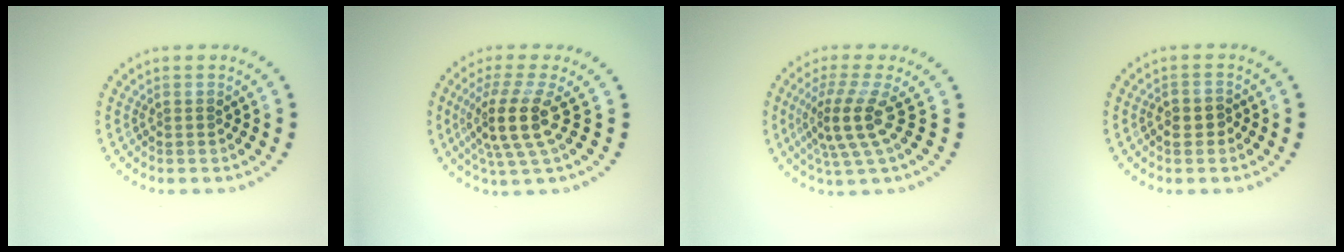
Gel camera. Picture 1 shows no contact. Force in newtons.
{"total": 4.5, "press": 3.4, "slide": 3.0}
{"total": 3.9, "press": 2.8, "slide": 2.7}
{"total": 1.3, "press": 1.2, "slide": 0.5}